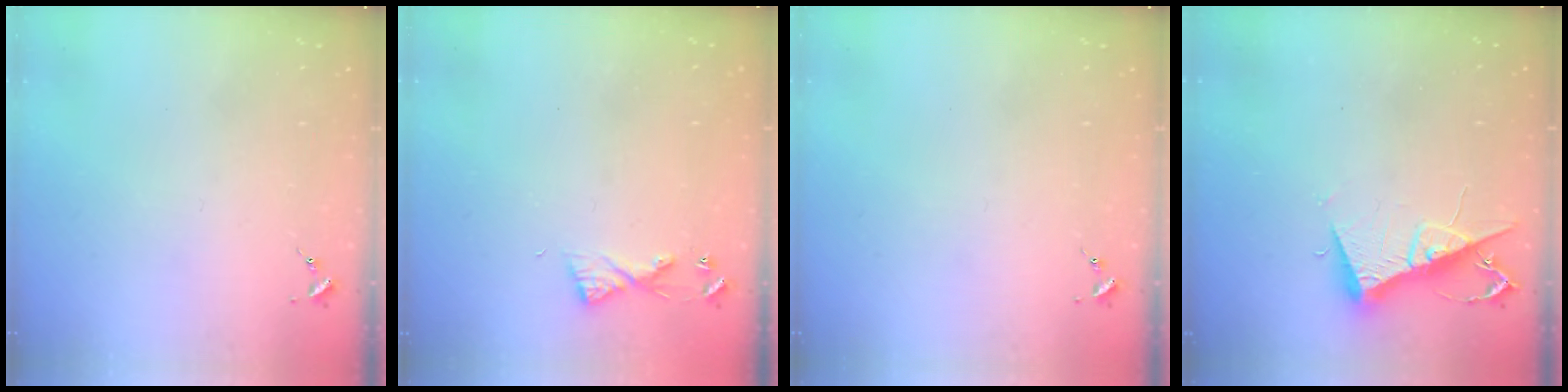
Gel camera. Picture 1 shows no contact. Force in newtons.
{"total": 5.4, "press": 5.4, "slide": 0.5}
{"total": 0.0}
{"total": 9.6, "press": 9.6, "slide": 0.5}